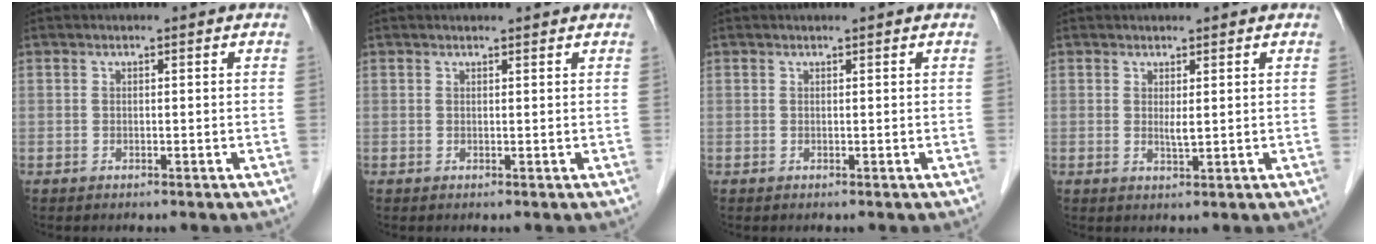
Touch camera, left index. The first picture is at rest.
{"total": 2.1, "force": [2.0, 0.1, 0.5], "torque": [-0.009, 0.010, 0.024]}
{"total": 0.5, "force": [0.5, 0.0, 0.2], "torque": [-0.008, 0.001, 0.008]}
{"total": 1.5, "force": [0.6, 0.2, 1.4], "torque": [-0.030, -0.005, 0.012]}